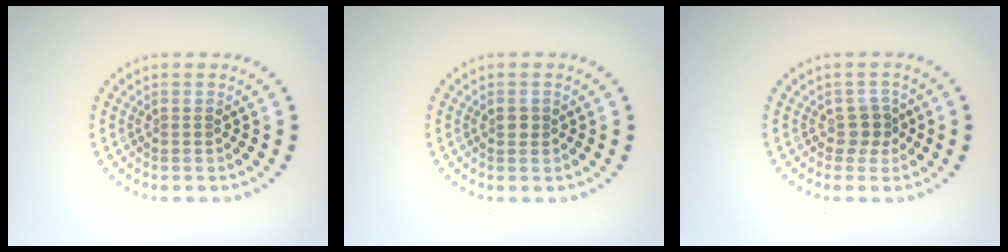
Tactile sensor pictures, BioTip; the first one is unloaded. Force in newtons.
{"total": 1.0, "press": 0.9, "slide": 0.2}
{"total": 1.7, "press": 1.2, "slide": 1.2}